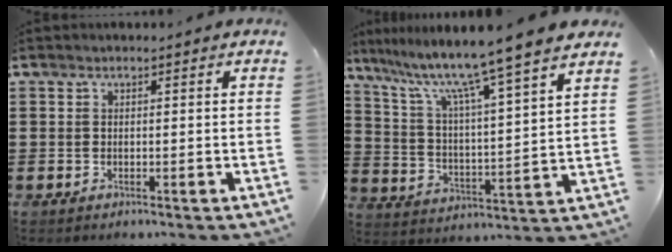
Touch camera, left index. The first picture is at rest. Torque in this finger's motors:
{"motor_torque": [2.14, 0.00, 1.05, 0.21]}